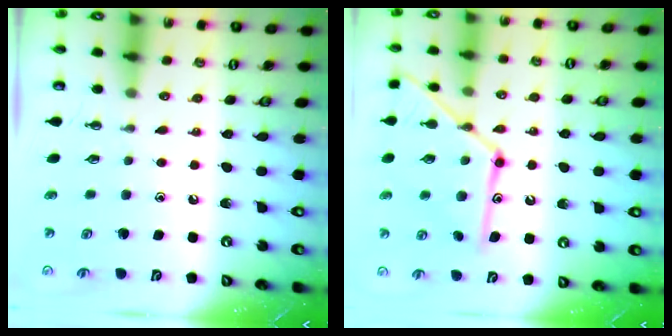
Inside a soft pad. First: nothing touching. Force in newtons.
{"total": 16.8, "press": 16.7, "slide": 1.3}